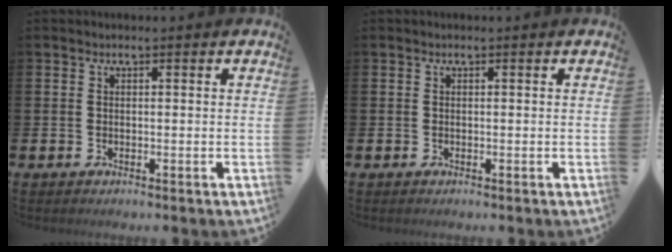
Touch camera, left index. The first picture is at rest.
{"total": 0.0}